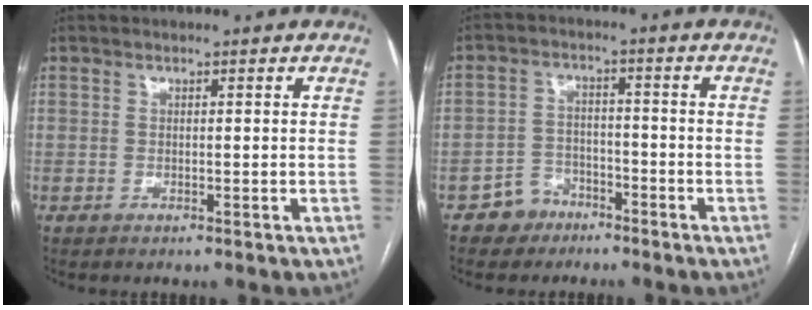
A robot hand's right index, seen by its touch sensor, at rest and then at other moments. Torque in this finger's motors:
{"motor_torque": [-0.88, -0.66, -0.72, -0.21]}